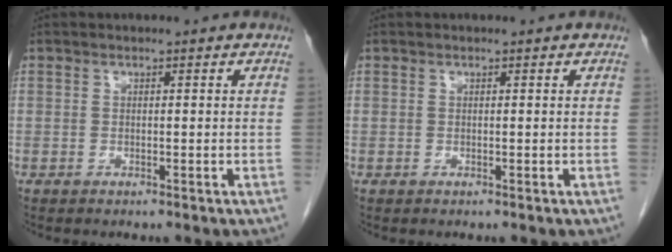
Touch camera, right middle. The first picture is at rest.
{"total": 0.0}